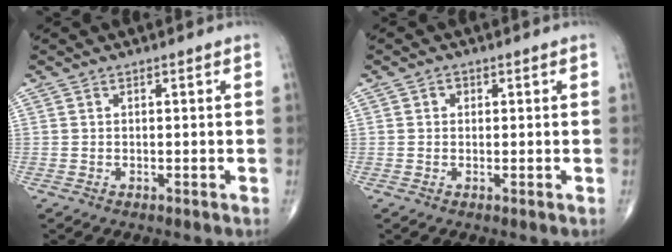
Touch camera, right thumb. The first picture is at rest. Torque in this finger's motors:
{"motor_torque": [0.01, 1.08, 0.35, 0.21, -0.03]}